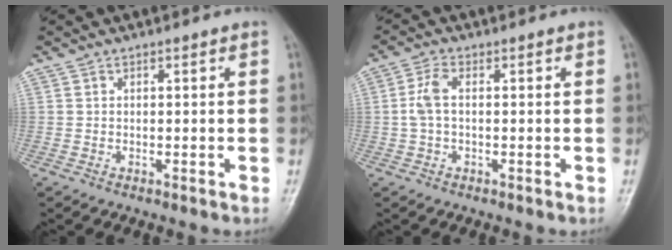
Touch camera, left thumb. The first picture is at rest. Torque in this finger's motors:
{"motor_torque": [0.98, 0.71, 0.83, 0.31, 0.01]}